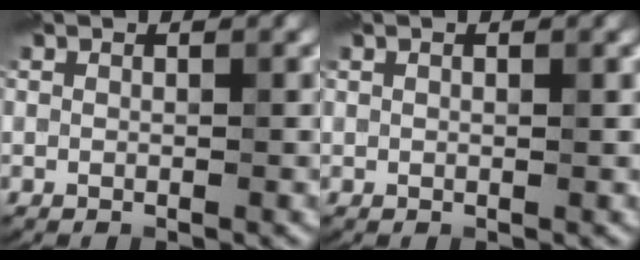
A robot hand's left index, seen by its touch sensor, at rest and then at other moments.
{"total": 1.0, "force": [0.4, 0.3, 0.8], "torque": [-0.012, -0.001, 0.002]}